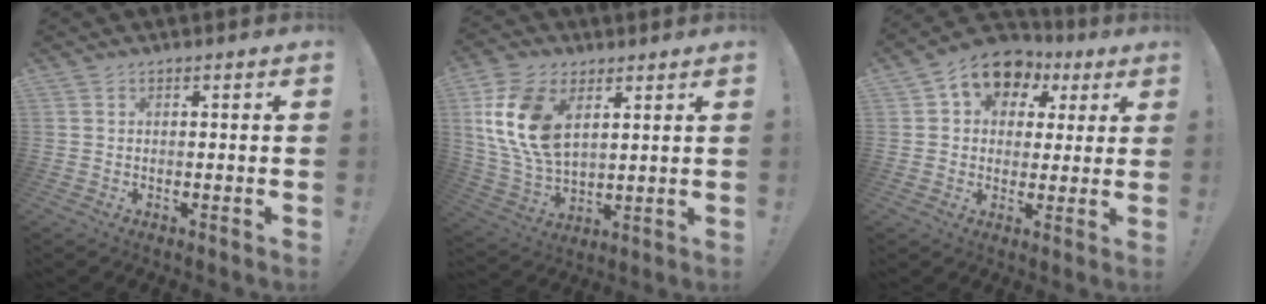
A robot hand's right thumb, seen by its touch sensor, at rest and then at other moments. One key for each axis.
{"total": 16.7, "fx": 6.0, "fy": 10.6, "fz": 11.5, "tx": -0.229, "ty": -0.023, "tz": 0.111}
{"total": 10.2, "fx": 4.5, "fy": 7.9, "fz": 4.5, "tx": -0.068, "ty": -0.023, "tz": 0.088}